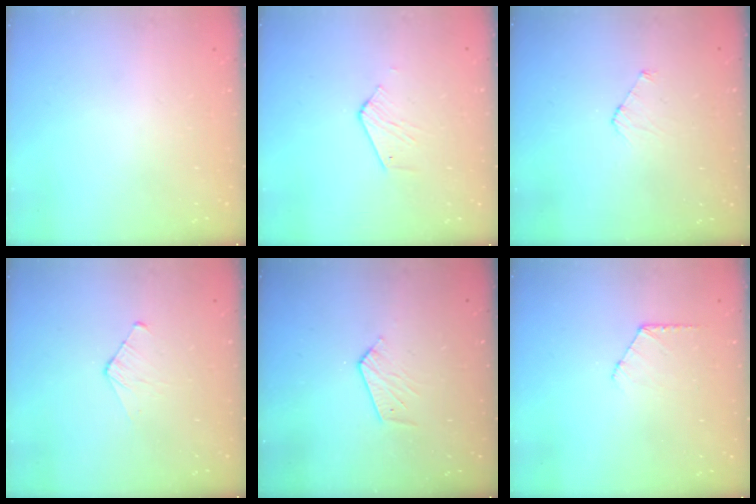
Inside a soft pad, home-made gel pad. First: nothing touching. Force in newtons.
{"total": 2.8, "press": 2.8, "slide": 0.4}
{"total": 3.8, "press": 3.8, "slide": 0.3}
{"total": 4.4, "press": 4.3, "slide": 0.4}
{"total": 4.7, "press": 4.7, "slide": 0.4}
{"total": 6.7, "press": 6.7, "slide": 0.6}